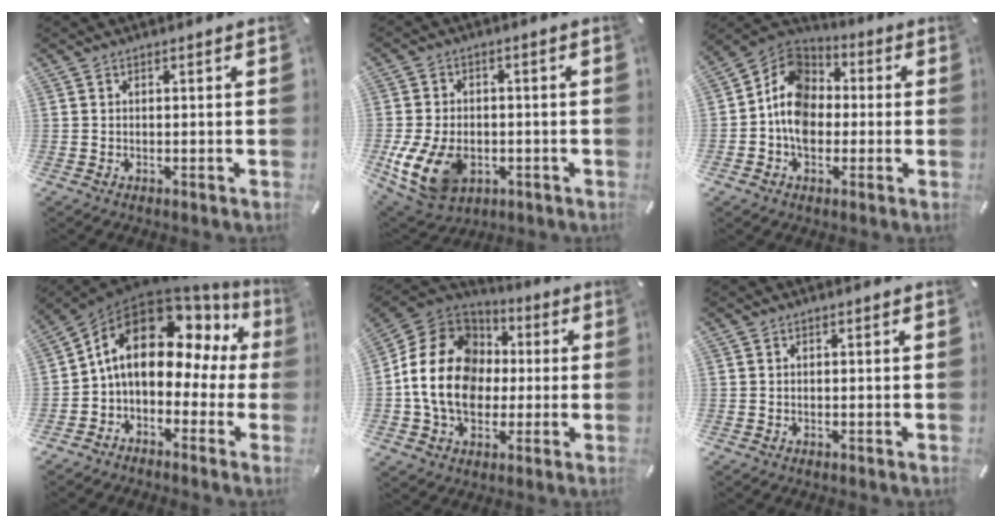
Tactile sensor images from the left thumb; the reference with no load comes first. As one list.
[{"total": 13.0, "force": [-3.6, 9.4, 8.3], "torque": [-0.171, 0.009, -0.061]}, {"total": 11.1, "force": [-2.0, 9.1, 6.0], "torque": [-0.134, 0.018, -0.041]}, {"total": 15.5, "force": [4.5, 10.4, 10.6], "torque": [-0.179, -0.017, 0.074]}, {"total": 18.6, "force": [-1.6, 15.4, 10.3], "torque": [-0.211, 0.027, -0.026]}, {"total": 0.0}]